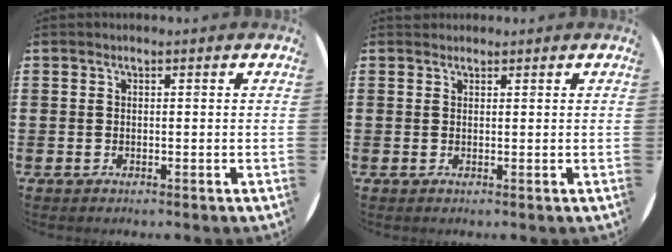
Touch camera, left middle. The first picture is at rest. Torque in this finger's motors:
{"motor_torque": [-0.14, -0.37, 0.09, 0.01]}